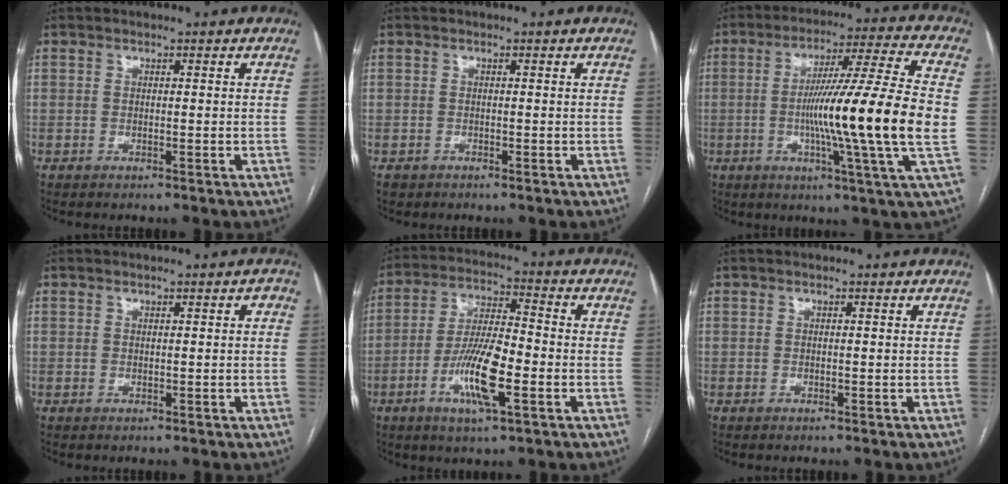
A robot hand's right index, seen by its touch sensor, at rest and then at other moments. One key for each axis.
{"total": 1.1, "fx": -0.6, "fy": 0.9, "fz": 0.0, "tx": -0.008, "ty": 0.003, "tz": -0.008}
{"total": 18.8, "fx": -2.1, "fy": -2.0, "fz": 18.6, "tx": -0.305, "ty": -0.012, "tz": -0.050}
{"total": 1.0, "fx": 0.4, "fy": 0.6, "fz": 0.7, "tx": -0.001, "ty": 0.009, "tz": 0.008}
{"total": 11.3, "fx": -3.8, "fy": 2.1, "fz": 10.4, "tx": -0.203, "ty": -0.003, "tz": -0.071}
{"total": 0.0}